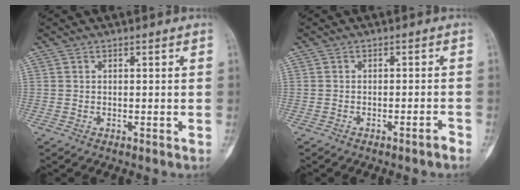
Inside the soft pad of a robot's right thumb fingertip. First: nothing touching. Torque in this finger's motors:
{"motor_torque": [0.16, -0.40, -0.15, 0.00, -0.02]}